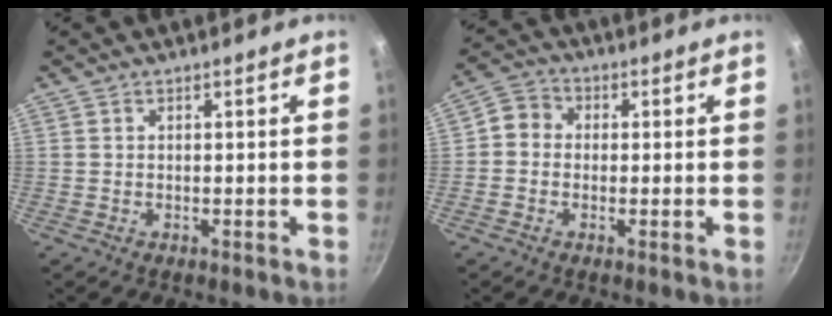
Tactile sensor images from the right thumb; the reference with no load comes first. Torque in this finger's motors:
{"motor_torque": [-0.02, 0.02, 0.60, -0.20, 0.05]}